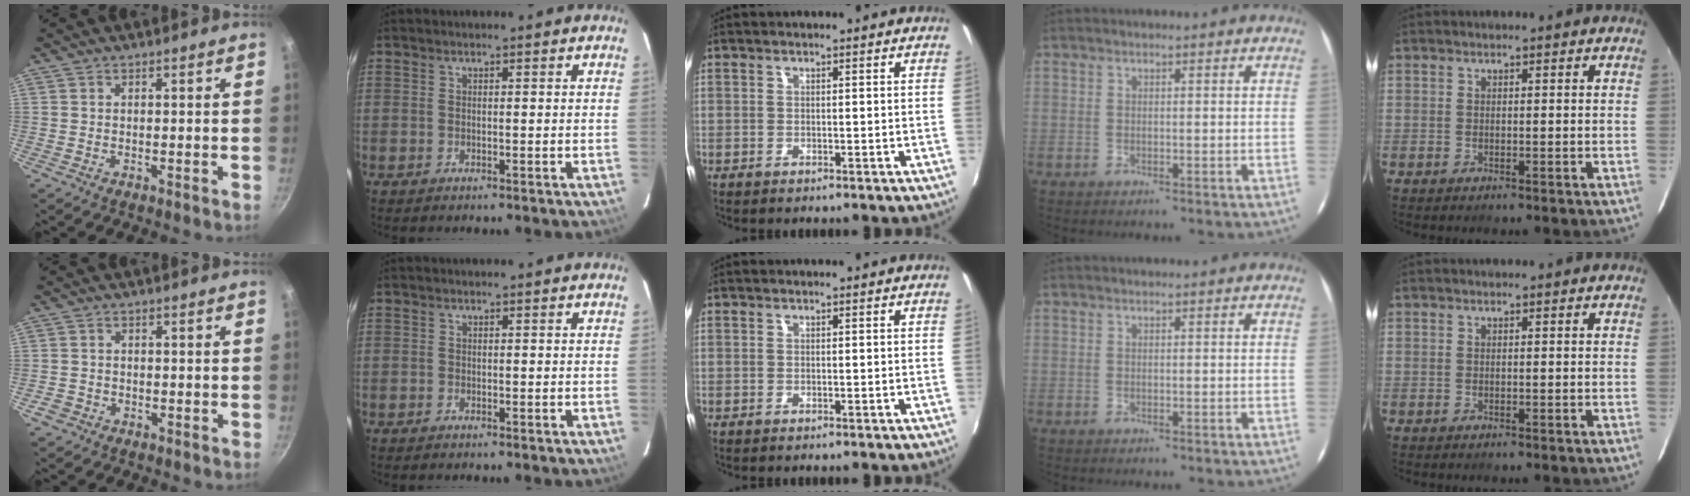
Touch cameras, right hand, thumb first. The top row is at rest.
{"thumb": {"total": 2.2, "force": [-1.1, 1.7, 0.7], "torque": [-0.013, 0.009, -0.018]}}